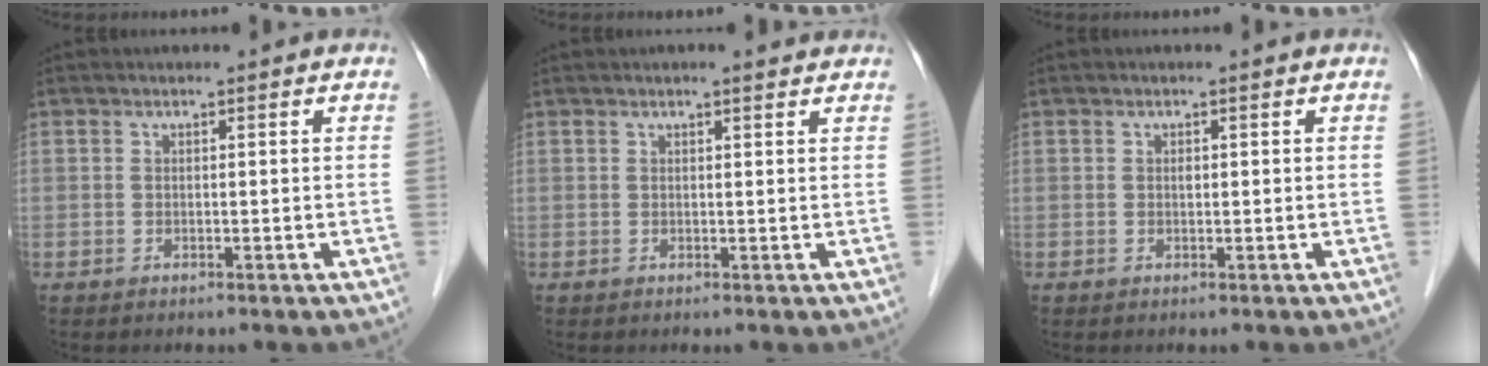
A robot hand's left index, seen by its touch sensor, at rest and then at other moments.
{"total": 2.3, "force": [2.0, 0.4, 1.2], "torque": [-0.019, 0.016, 0.025]}
{"total": 0.0}